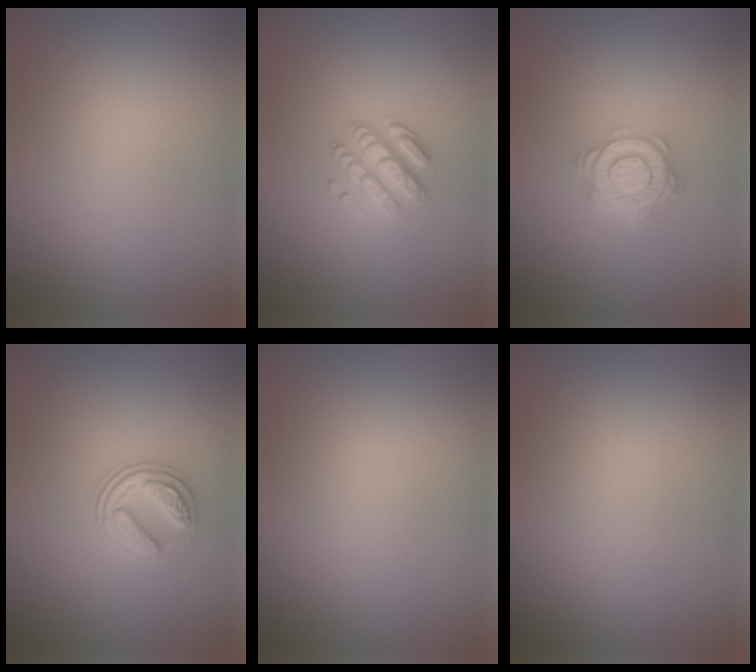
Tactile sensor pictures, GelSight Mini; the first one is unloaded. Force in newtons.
{"total": 3.3, "press": 2.4, "slide": 2.2}
{"total": 4.7, "press": 3.4, "slide": 3.2}
{"total": 2.9, "press": 2.6, "slide": 1.3}
{"total": 0.0}
{"total": 0.0}